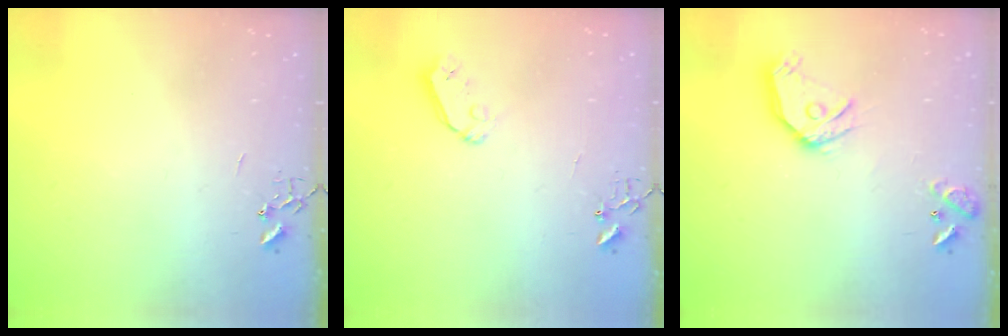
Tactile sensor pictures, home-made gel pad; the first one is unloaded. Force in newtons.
{"total": 5.2, "press": 5.1, "slide": 0.5}
{"total": 14.0, "press": 13.8, "slide": 1.9}